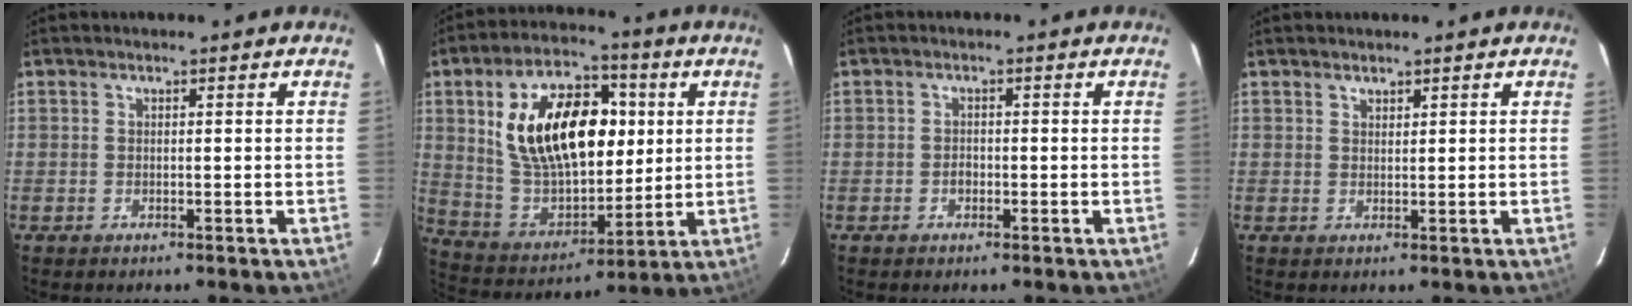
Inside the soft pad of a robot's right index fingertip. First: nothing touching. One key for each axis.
{"total": 22.3, "fx": 5.0, "fy": 12.8, "fz": 17.5, "tx": -0.322, "ty": 0.022, "tz": 0.104}
{"total": 1.2, "fx": -0.6, "fy": 1.0, "fz": 0.4, "tx": -0.007, "ty": 0.003, "tz": -0.009}
{"total": 1.1, "fx": 0.9, "fy": 0.5, "fz": 0.2, "tx": -0.004, "ty": 0.002, "tz": 0.017}